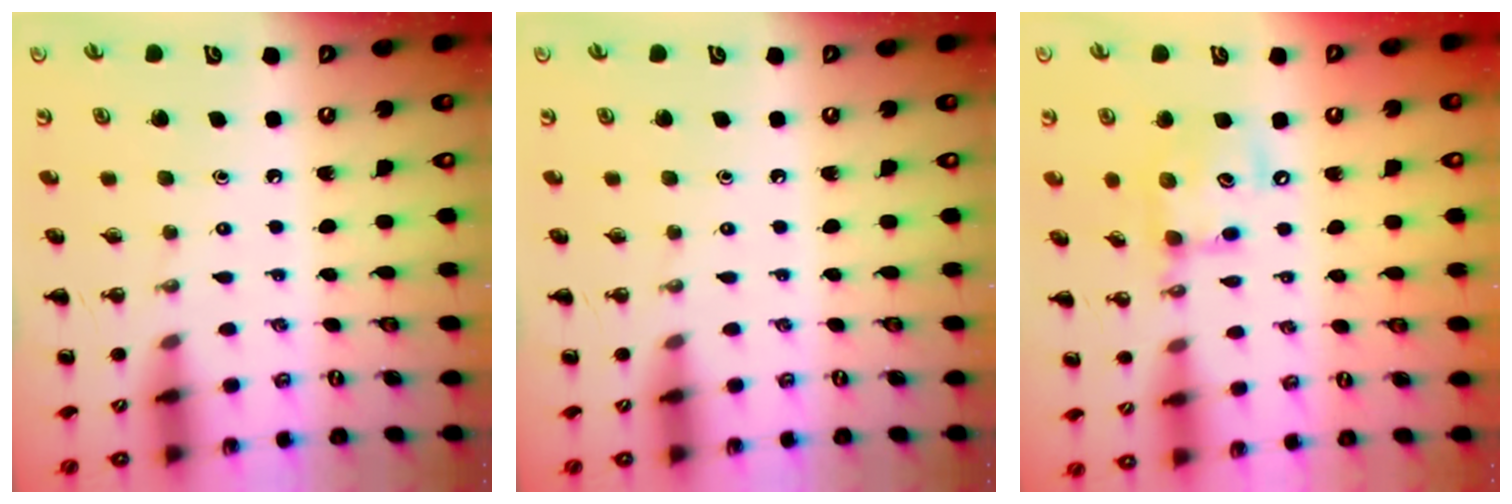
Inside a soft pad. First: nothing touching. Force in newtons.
{"total": 0.0}
{"total": 12.1, "press": 12.0, "slide": 1.8}